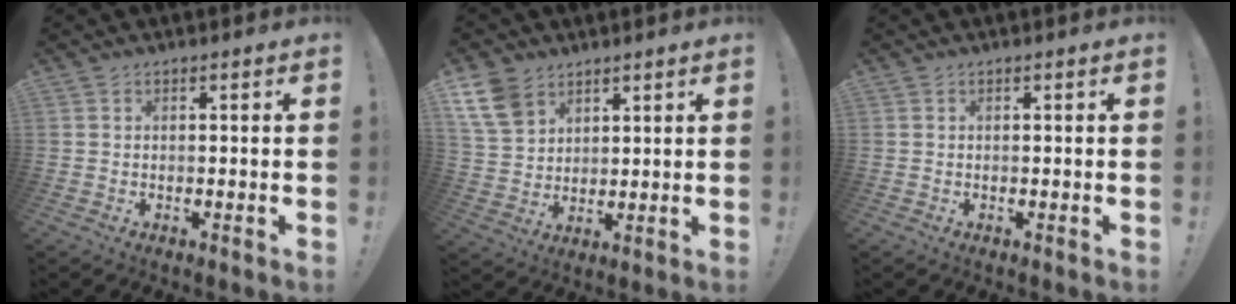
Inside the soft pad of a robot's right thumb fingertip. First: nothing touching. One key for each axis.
{"total": 10.5, "fx": 6.7, "fy": 6.9, "fz": 4.2, "tx": -0.088, "ty": -0.031, "tz": 0.134}
{"total": 0.0}